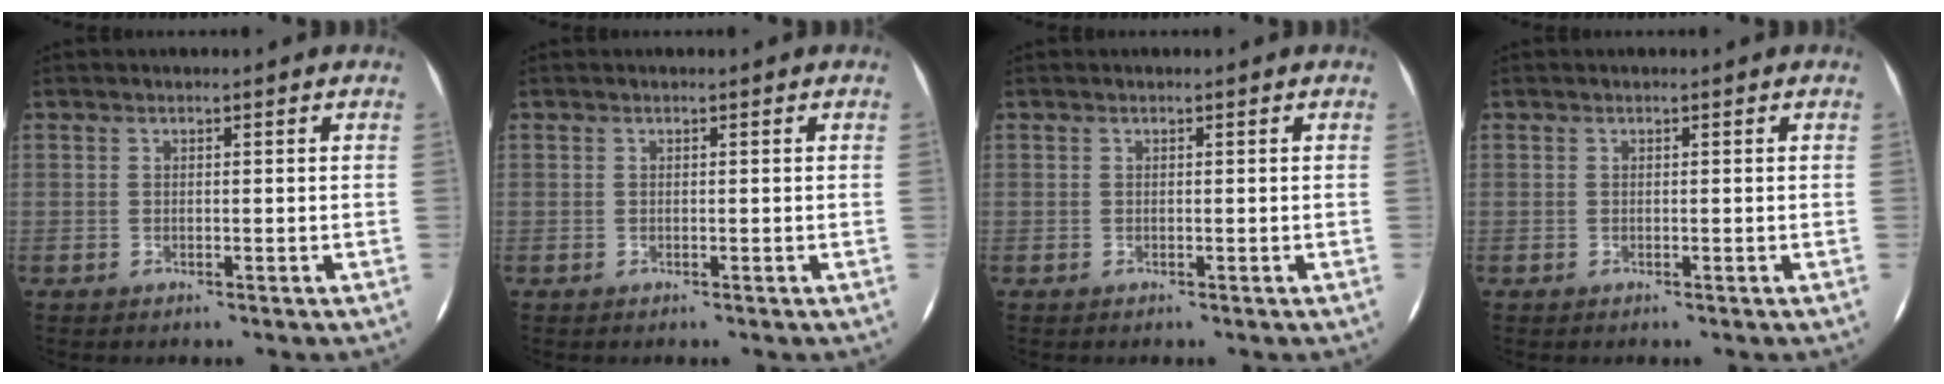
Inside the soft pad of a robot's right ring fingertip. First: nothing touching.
{"total": 0.0}
{"total": 0.0}
{"total": 0.0}